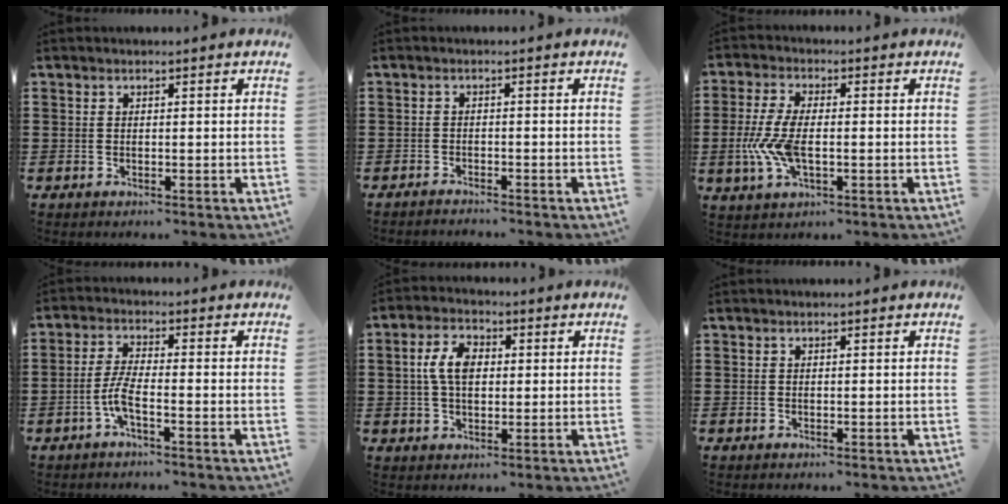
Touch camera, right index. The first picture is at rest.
{"total": 1.5, "force": [-1.5, -0.1, -0.2], "torque": [-0.001, 0.003, -0.032]}
{"total": 7.3, "force": [-1.3, 3.3, 6.4], "torque": [-0.154, -0.007, -0.030]}
{"total": 4.7, "force": [-2.3, 0.9, 4.1], "torque": [-0.105, -0.008, -0.053]}
{"total": 5.9, "force": [0.5, 3.4, 4.7], "torque": [-0.107, 0.014, 0.003]}
{"total": 0.0}